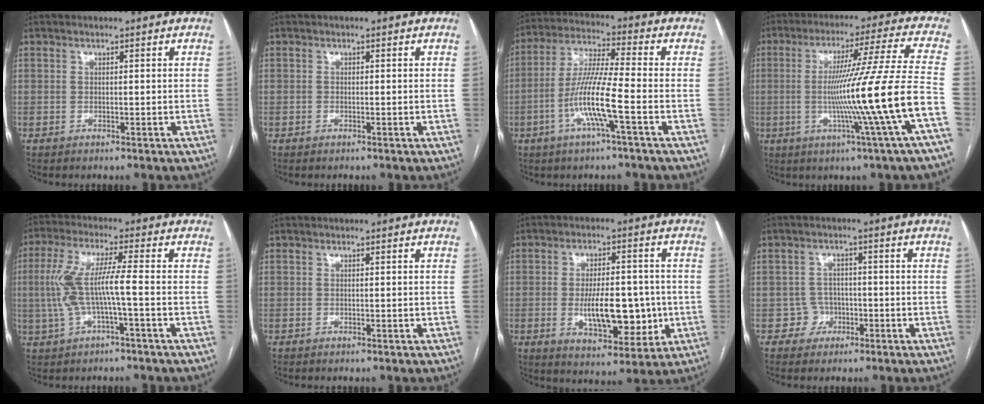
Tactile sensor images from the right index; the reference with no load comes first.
{"total": 0.0}
{"total": 10.5, "force": [-3.4, -0.1, 9.9], "torque": [-0.200, -0.003, -0.070]}
{"total": 17.1, "force": [-4.1, -3.5, 16.3], "torque": [-0.265, -0.015, -0.072]}
{"total": 8.2, "force": [-0.9, 0.6, 8.1], "torque": [-0.177, 0.021, -0.019]}
{"total": 0.0}
{"total": 11.5, "force": [-1.5, 4.8, 10.3], "torque": [-0.167, -0.001, -0.016]}
{"total": 3.3, "force": [-1.2, 3.0, -0.4], "torque": [0.019, 0.015, -0.021]}